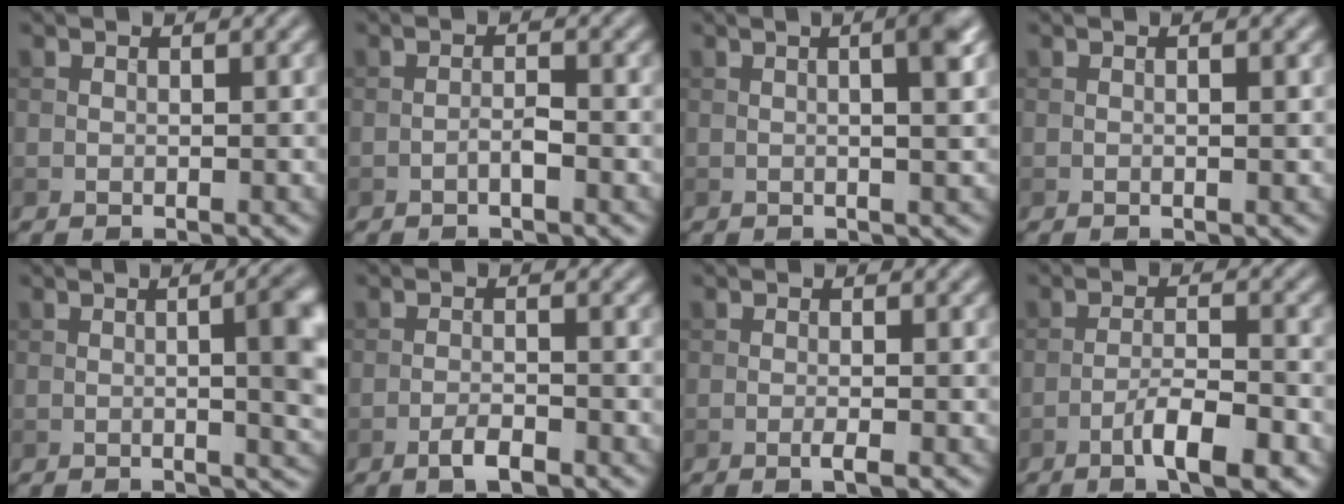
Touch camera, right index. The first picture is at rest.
{"total": 1.2, "force": [-0.7, 0.2, 1.0], "torque": [-0.017, 0.005, -0.014]}
{"total": 5.0, "force": [0.9, 1.8, 4.6], "torque": [-0.035, 0.025, -0.007]}
{"total": 0.8, "force": [0.0, 0.1, 0.8], "torque": [-0.014, -0.002, -0.002]}
{"total": 7.9, "force": [0.1, 2.8, 7.4], "torque": [-0.064, 0.008, -0.002]}
{"total": 2.2, "force": [-1.4, 0.5, 1.6], "torque": [-0.030, 0.002, -0.029]}
{"total": 1.5, "force": [-0.6, 0.2, 1.4], "torque": [-0.020, 0.000, -0.014]}
{"total": 4.7, "force": [-2.7, 1.0, 3.7], "torque": [-0.066, 0.006, -0.047]}